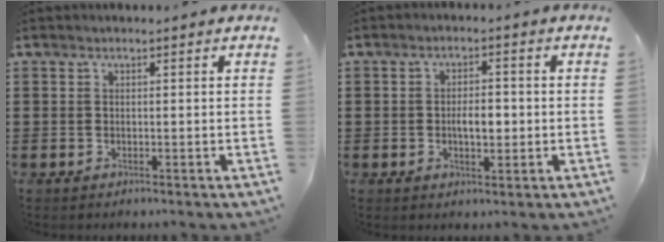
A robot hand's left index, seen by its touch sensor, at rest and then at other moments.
{"total": 3.9, "force": [-0.5, 1.9, 3.4], "torque": [-0.057, 0.004, -0.014]}